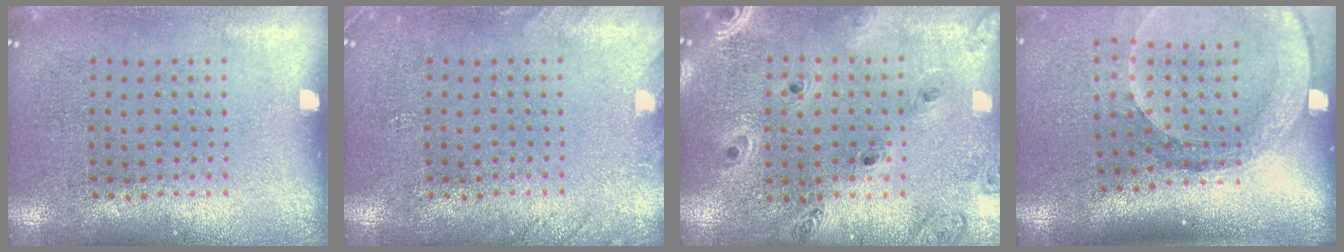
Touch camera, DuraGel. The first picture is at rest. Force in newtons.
{"total": 1.2, "press": 1.2, "slide": 0.1}
{"total": 1.4, "press": 1.3, "slide": 0.2}
{"total": 2.6, "press": 2.0, "slide": 1.6}